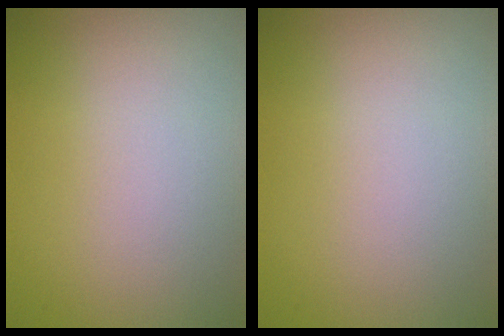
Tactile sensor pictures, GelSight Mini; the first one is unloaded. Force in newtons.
{"total": 0.0}